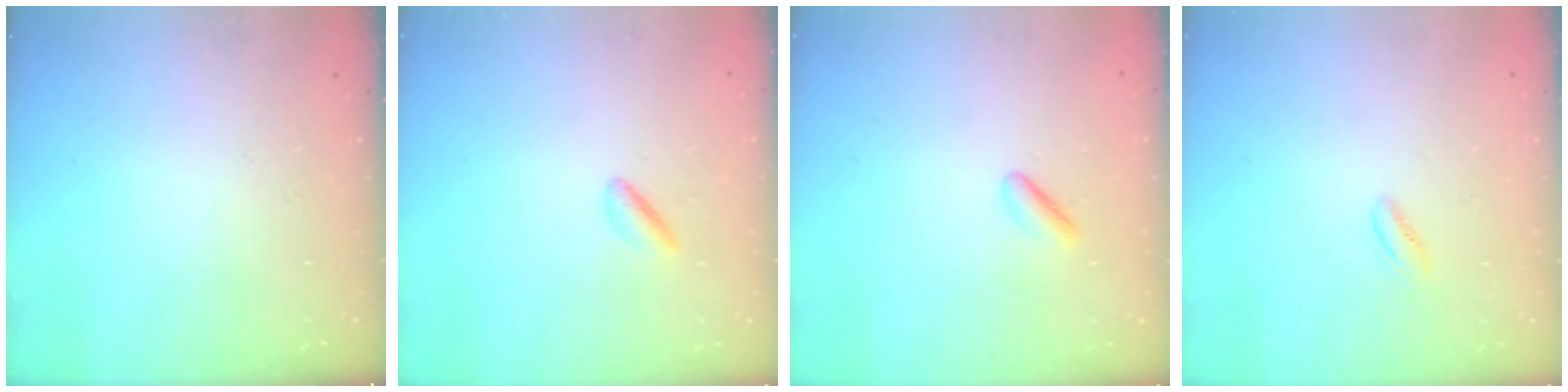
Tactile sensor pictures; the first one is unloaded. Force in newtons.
{"total": 1.7, "press": 1.5, "slide": 0.9}
{"total": 2.0, "press": 1.9, "slide": 0.6}
{"total": 2.7, "press": 2.6, "slide": 0.8}